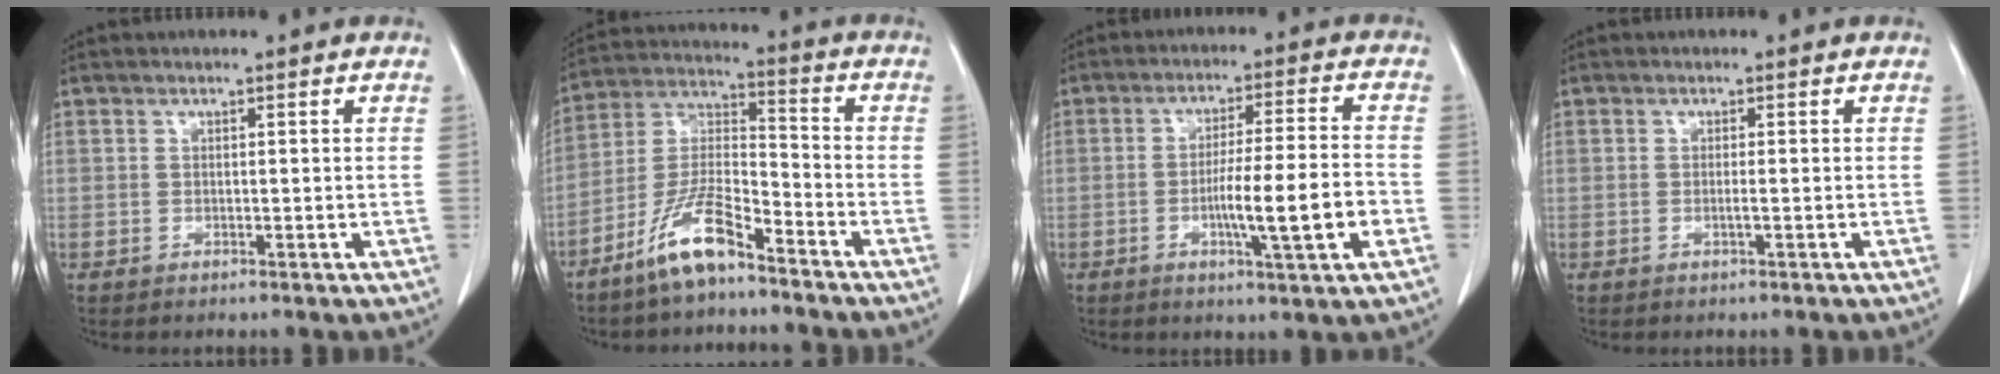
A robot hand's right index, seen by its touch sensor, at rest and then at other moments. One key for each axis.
{"total": 10.5, "fx": -7.4, "fy": 2.0, "fz": 7.2, "tx": -0.156, "ty": -0.005, "tz": -0.147}
{"total": 10.6, "fx": -3.0, "fy": 0.0, "fz": 10.2, "tx": -0.169, "ty": -0.003, "tz": -0.050}
{"total": 0.9, "fx": -0.3, "fy": -0.1, "fz": 0.8, "tx": -0.016, "ty": 0.000, "tz": -0.006}